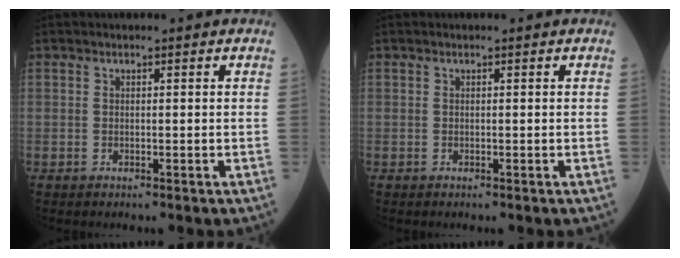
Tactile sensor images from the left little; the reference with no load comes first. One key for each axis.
{"total": 0.0}